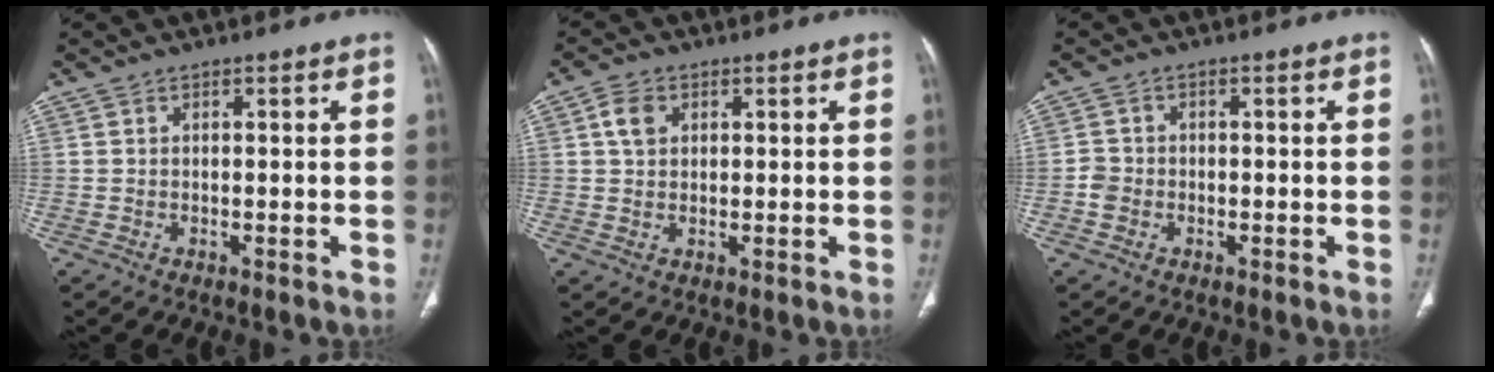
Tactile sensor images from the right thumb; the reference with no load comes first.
{"total": 3.9, "force": [1.2, 2.9, 2.3], "torque": [-0.039, 0.001, 0.023]}
{"total": 2.3, "force": [-0.9, 1.9, 0.8], "torque": [-0.010, 0.009, -0.021]}